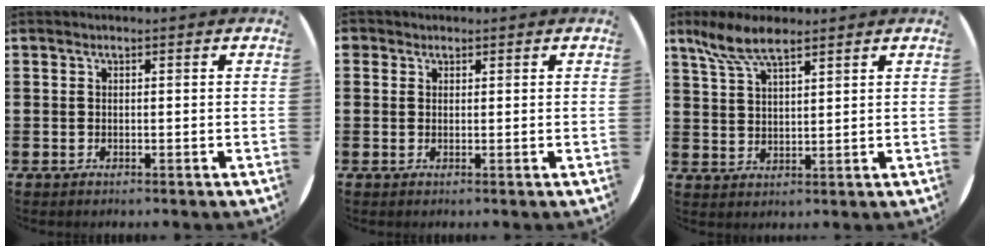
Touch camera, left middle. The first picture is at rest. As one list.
[{"total": 0.8, "force": [0.6, 0.5, -0.1], "torque": [0.001, 0.003, 0.012]}, {"total": 6.5, "force": [5.1, 1.7, 3.6], "torque": [-0.084, -0.002, 0.093]}]